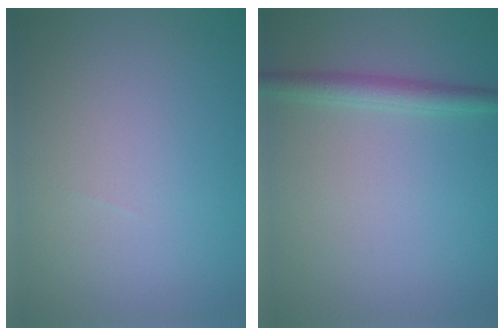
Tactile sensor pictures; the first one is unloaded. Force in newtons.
{"total": 2.3, "press": 2.3, "slide": 0.1}